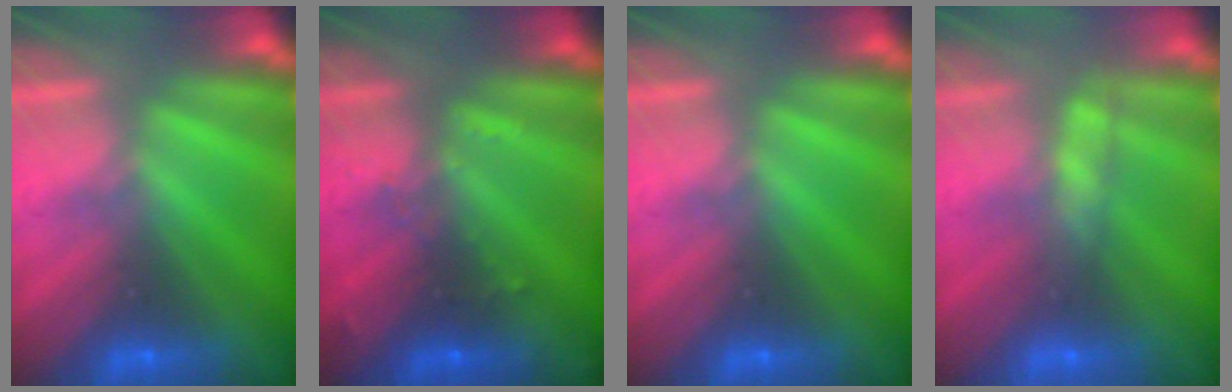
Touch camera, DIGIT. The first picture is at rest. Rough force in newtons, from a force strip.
{"total": 2.9}
{"total": 0.0}
{"total": 2.6}